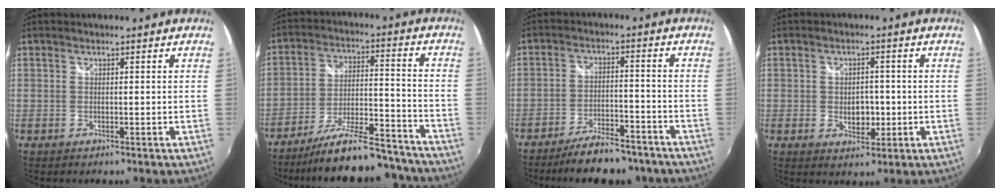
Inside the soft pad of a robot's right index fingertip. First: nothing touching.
{"total": 20.8, "force": [-18.6, 4.1, 8.2], "torque": [-0.146, 0.000, -0.261]}
{"total": 12.2, "force": [-10.2, 3.9, 5.5], "torque": [-0.112, 0.006, -0.145]}
{"total": 4.7, "force": [-0.8, 3.3, 3.2], "torque": [-0.052, -0.003, -0.009]}